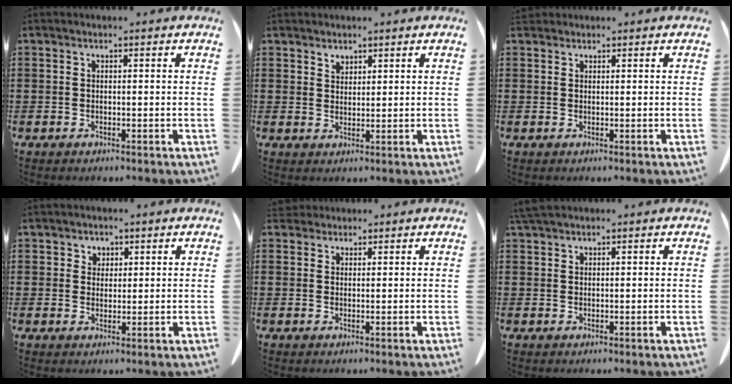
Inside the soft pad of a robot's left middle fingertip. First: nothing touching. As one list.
[{"total": 1.7, "force": [1.5, 0.7, 0.2], "torque": [-0.006, 0.000, 0.030]}, {"total": 0.9, "force": [0.9, 0.4, 0.2], "torque": [-0.007, 0.001, 0.017]}, {"total": 1.9, "force": [1.4, 1.3, 0.1], "torque": [0.000, 0.003, 0.025]}, {"total": 2.0, "force": [1.8, 0.9, 0.4], "torque": [-0.014, 0.004, 0.036]}, {"total": 1.9, "force": [1.6, 0.4, 0.9], "torque": [-0.024, 0.001, 0.032]}]